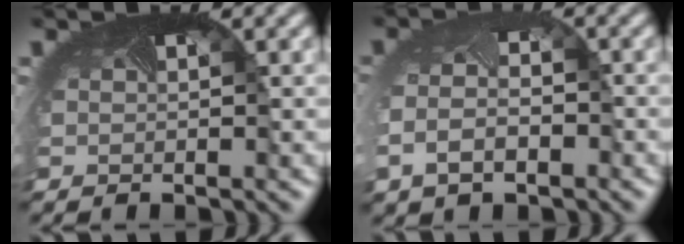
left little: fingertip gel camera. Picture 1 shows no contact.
{"total": 4.1, "force": [-1.4, 2.7, 2.6], "torque": [-0.075, -0.019, -0.027]}